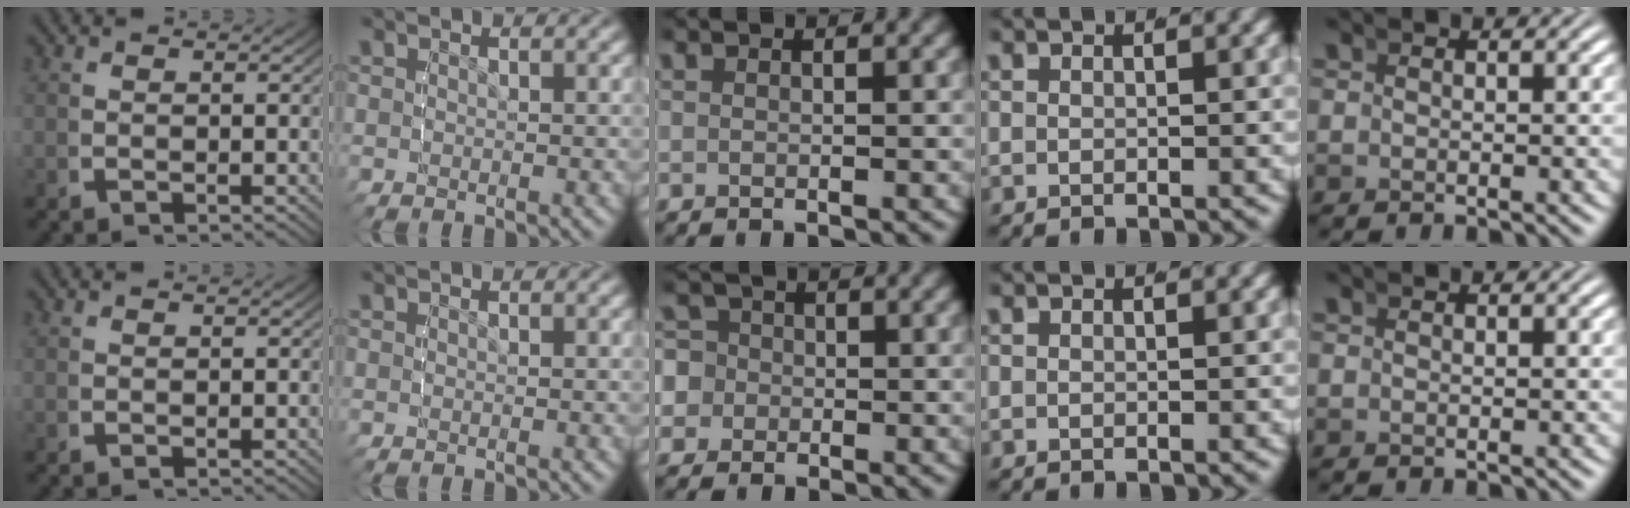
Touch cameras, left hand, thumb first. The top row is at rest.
{"middle": {"total": 7.2, "force": [-0.6, 6.9, 2.0], "torque": [-0.061, -0.014, -0.021]}}